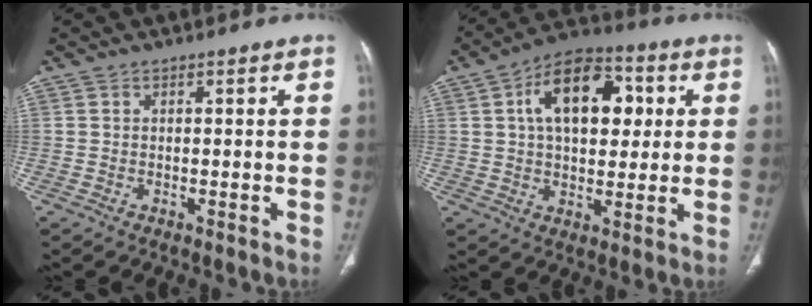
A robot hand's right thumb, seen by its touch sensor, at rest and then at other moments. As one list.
[{"total": 16.6, "force": [4.1, 9.7, 12.8], "torque": [-0.171, 0.013, 0.062]}]